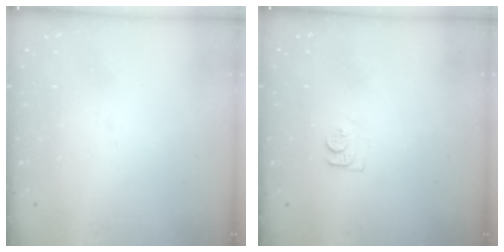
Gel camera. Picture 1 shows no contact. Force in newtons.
{"total": 5.9, "press": 5.8, "slide": 0.7}